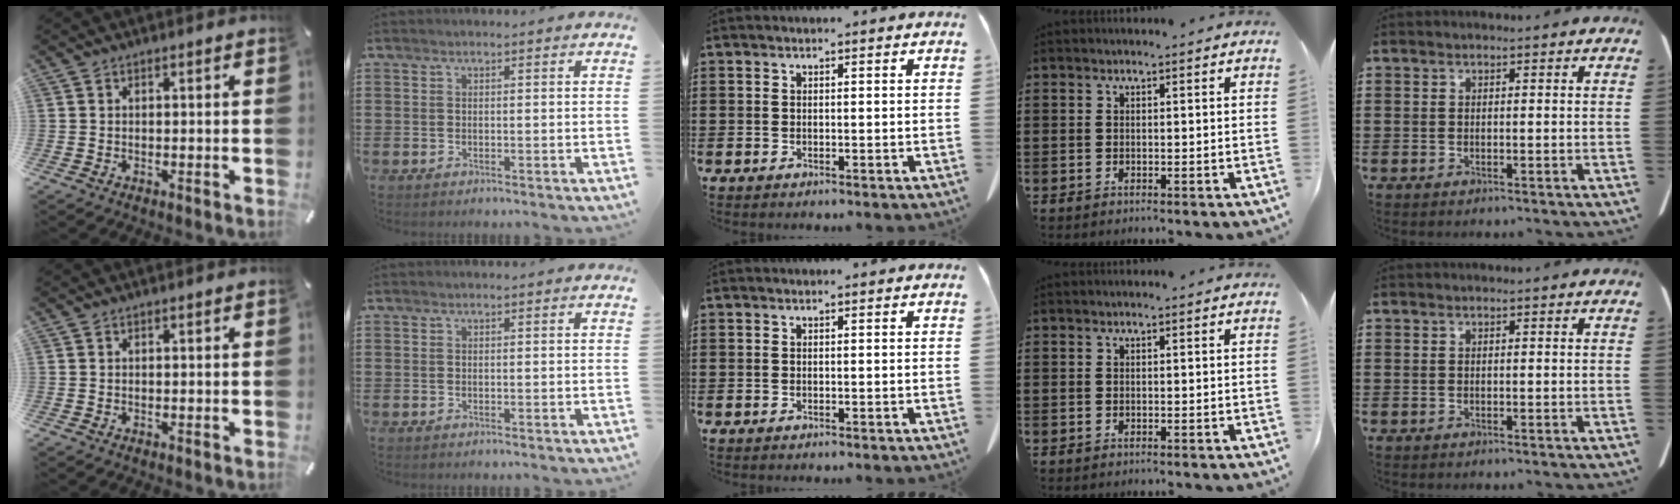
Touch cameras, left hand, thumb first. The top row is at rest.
{}